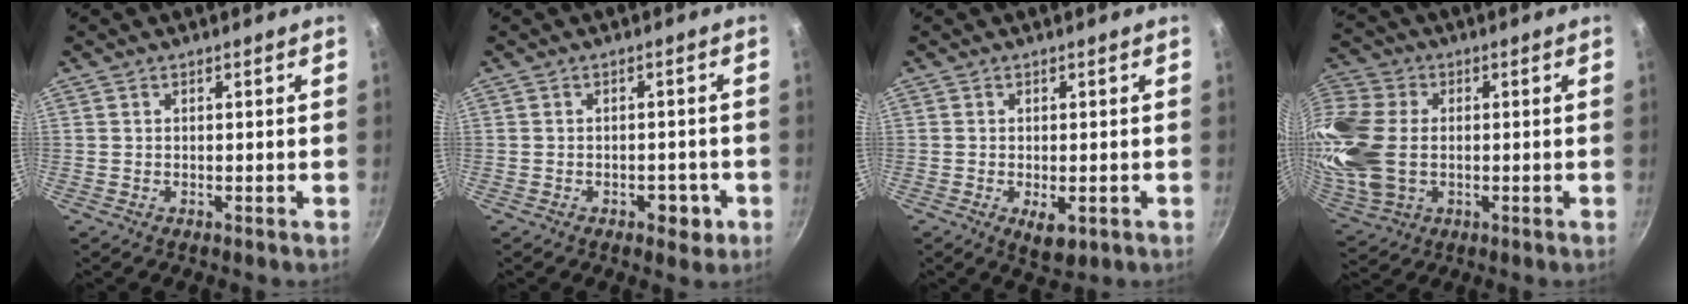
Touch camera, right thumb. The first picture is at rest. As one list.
[{"total": 3.6, "force": [-1.7, 2.0, 2.4], "torque": [-0.014, 0.011, -0.021]}, {"total": 4.0, "force": [-1.3, 2.0, 3.2], "torque": [-0.048, -0.006, -0.012]}, {"total": 21.6, "force": [0.1, 15.4, 15.1], "torque": [-0.390, 0.009, 0.014]}]